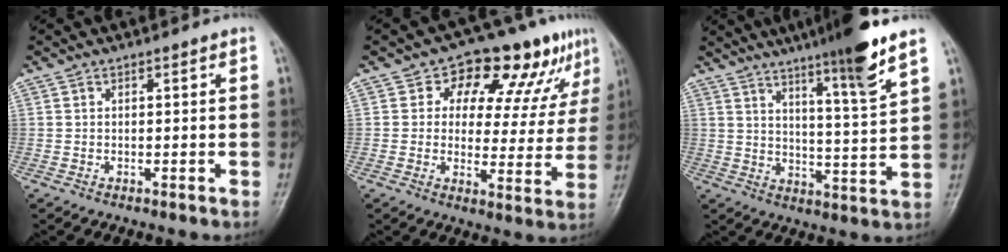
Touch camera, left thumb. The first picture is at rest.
{"total": 14.5, "force": [8.2, 8.0, 8.9], "torque": [-0.064, -0.017, 0.110]}
{"total": 12.8, "force": [8.6, 0.1, 9.5], "torque": [-0.147, -0.051, 0.137]}